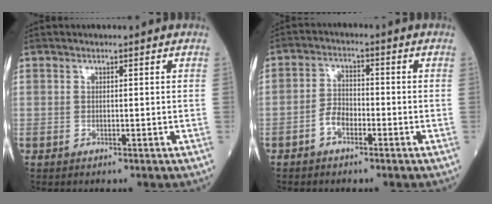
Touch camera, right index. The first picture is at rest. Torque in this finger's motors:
{"motor_torque": [0.12, -0.05, 0.04, 0.01]}